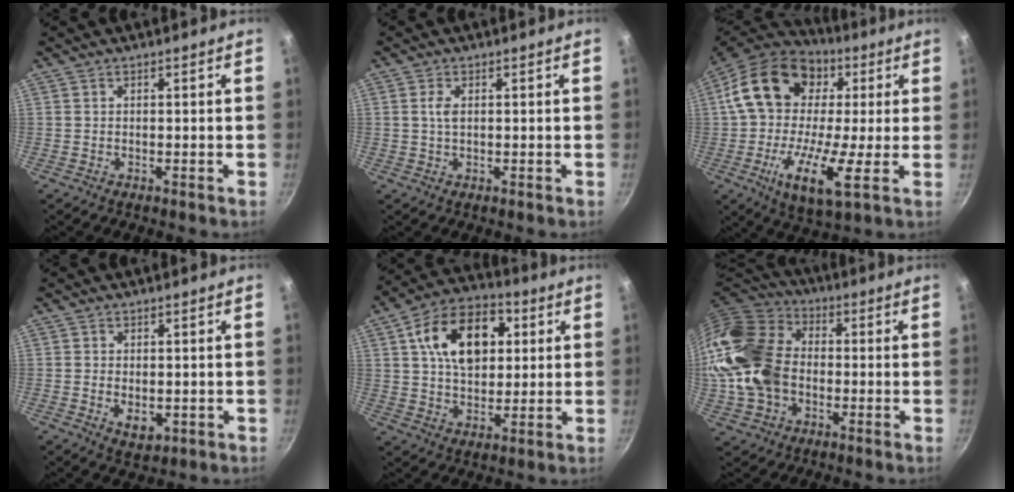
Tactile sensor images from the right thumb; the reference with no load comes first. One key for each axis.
{"total": 3.3, "fx": 0.6, "fy": 1.7, "fz": 2.8, "tx": -0.058, "ty": 0.004, "tz": 0.011}
{"total": 23.2, "fx": 2.0, "fy": 14.1, "fz": 18.3, "tx": -0.310, "ty": 0.016, "tz": 0.014}
{"total": 4.5, "fx": -0.7, "fy": 3.0, "fz": 3.3, "tx": -0.047, "ty": -0.009, "tz": -0.004}
{"total": 17.0, "fx": 4.5, "fy": 11.1, "fz": 12.1, "tx": -0.160, "ty": 0.007, "tz": 0.065}
{"total": 20.4, "fx": -1.8, "fy": 15.1, "fz": 13.6, "tx": -0.268, "ty": 0.036, "tz": -0.041}